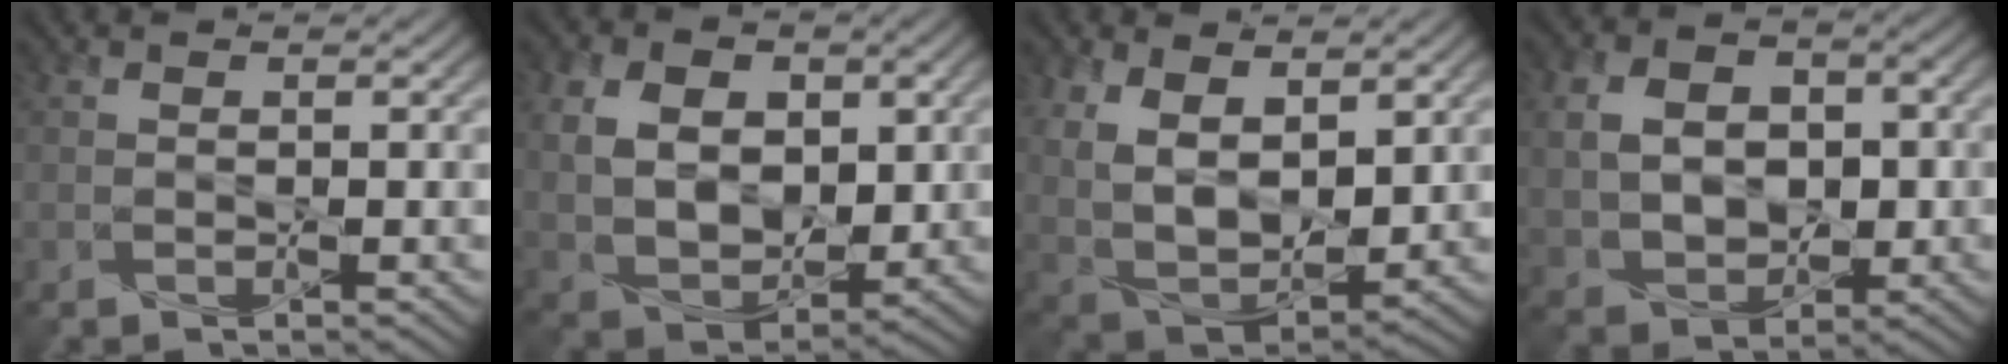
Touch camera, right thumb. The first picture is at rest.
{"total": 11.1, "force": [2.2, 8.0, 7.4], "torque": [-0.182, 0.001, 0.041]}
{"total": 11.1, "force": [3.8, 6.7, 8.1], "torque": [-0.193, -0.014, 0.079]}
{"total": 9.3, "force": [0.2, 7.1, 6.1], "torque": [-0.143, 0.000, 0.012]}